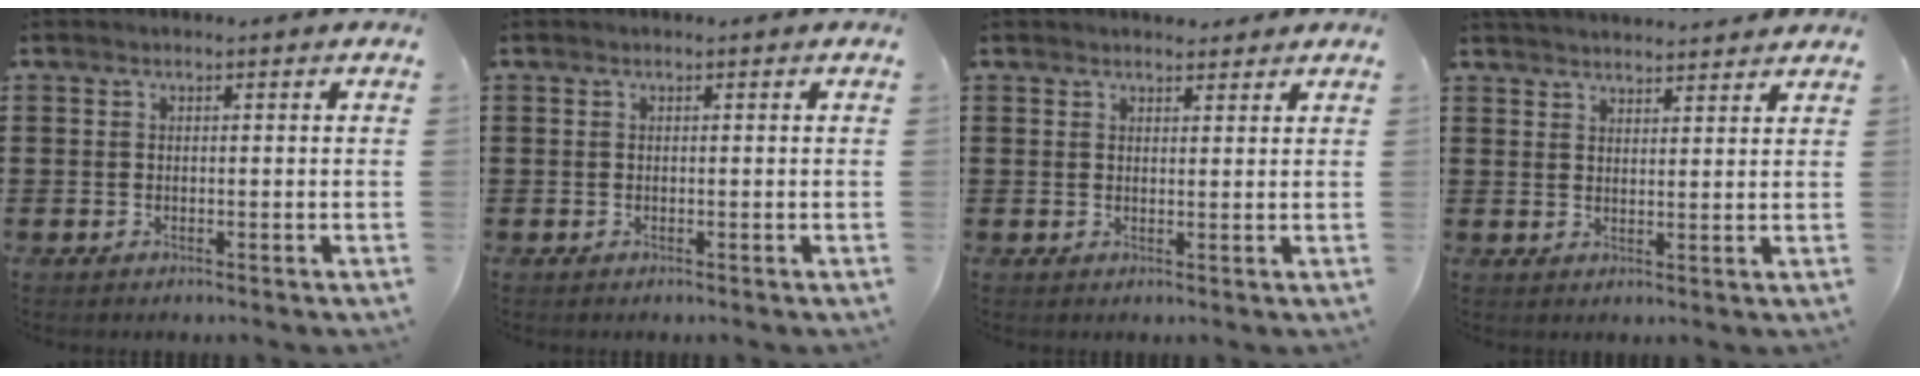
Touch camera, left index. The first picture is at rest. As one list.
[{"total": 0.0}, {"total": 2.2, "force": [2.1, 0.5, 0.3], "torque": [-0.011, 0.000, 0.042]}, {"total": 3.0, "force": [3.0, -0.2, 0.2], "torque": [-0.011, -0.009, 0.055]}]